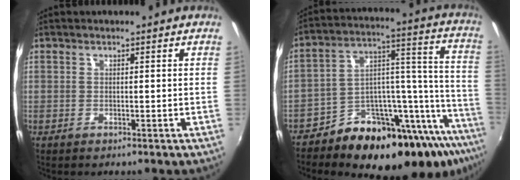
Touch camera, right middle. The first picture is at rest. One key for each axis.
{"total": 26.0, "fx": -18.5, "fy": 10.0, "fz": 15.3, "tx": -0.191, "ty": 0.025, "tz": -0.272}